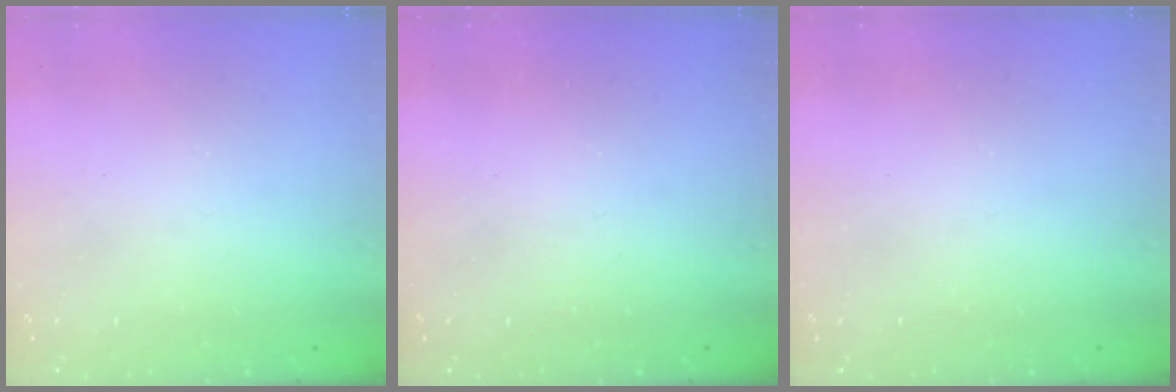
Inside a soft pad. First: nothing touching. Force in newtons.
{"total": 0.0}
{"total": 0.0}